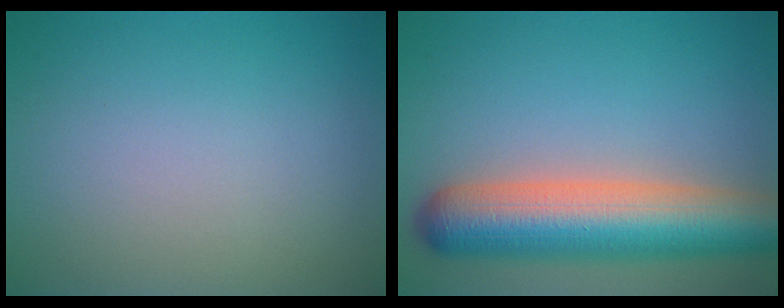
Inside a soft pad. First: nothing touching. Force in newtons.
{"total": 10.1, "press": 10.1, "slide": 0.6}